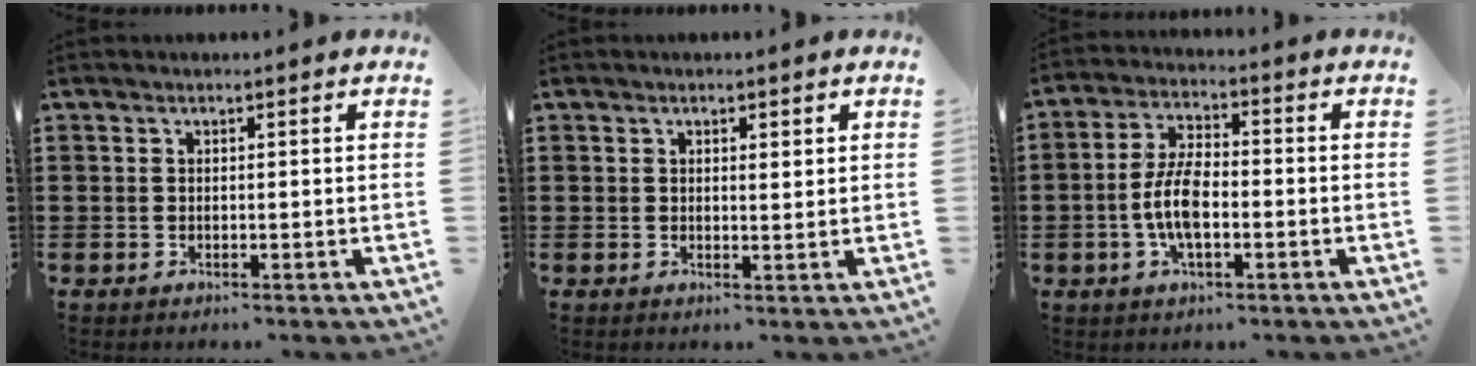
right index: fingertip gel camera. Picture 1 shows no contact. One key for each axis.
{"total": 0.9, "fx": 0.4, "fy": 0.2, "fz": 0.8, "tx": -0.015, "ty": 0.003, "tz": 0.006}
{"total": 7.4, "fx": -1.7, "fy": 3.2, "fz": 6.5, "tx": -0.154, "ty": -0.004, "tz": -0.040}